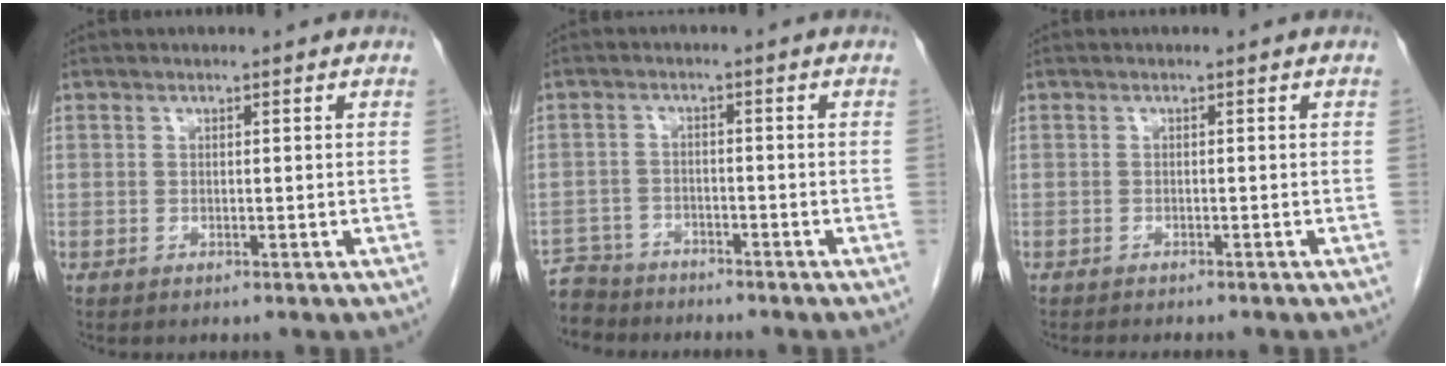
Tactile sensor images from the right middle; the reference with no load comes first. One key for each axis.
{"total": 6.8, "fx": -6.2, "fy": 2.8, "fz": -0.2, "tx": 0.000, "ty": 0.000, "tz": -0.109}
{"total": 3.9, "fx": -3.5, "fy": 0.6, "fz": 1.7, "tx": -0.023, "ty": -0.007, "tz": -0.043}